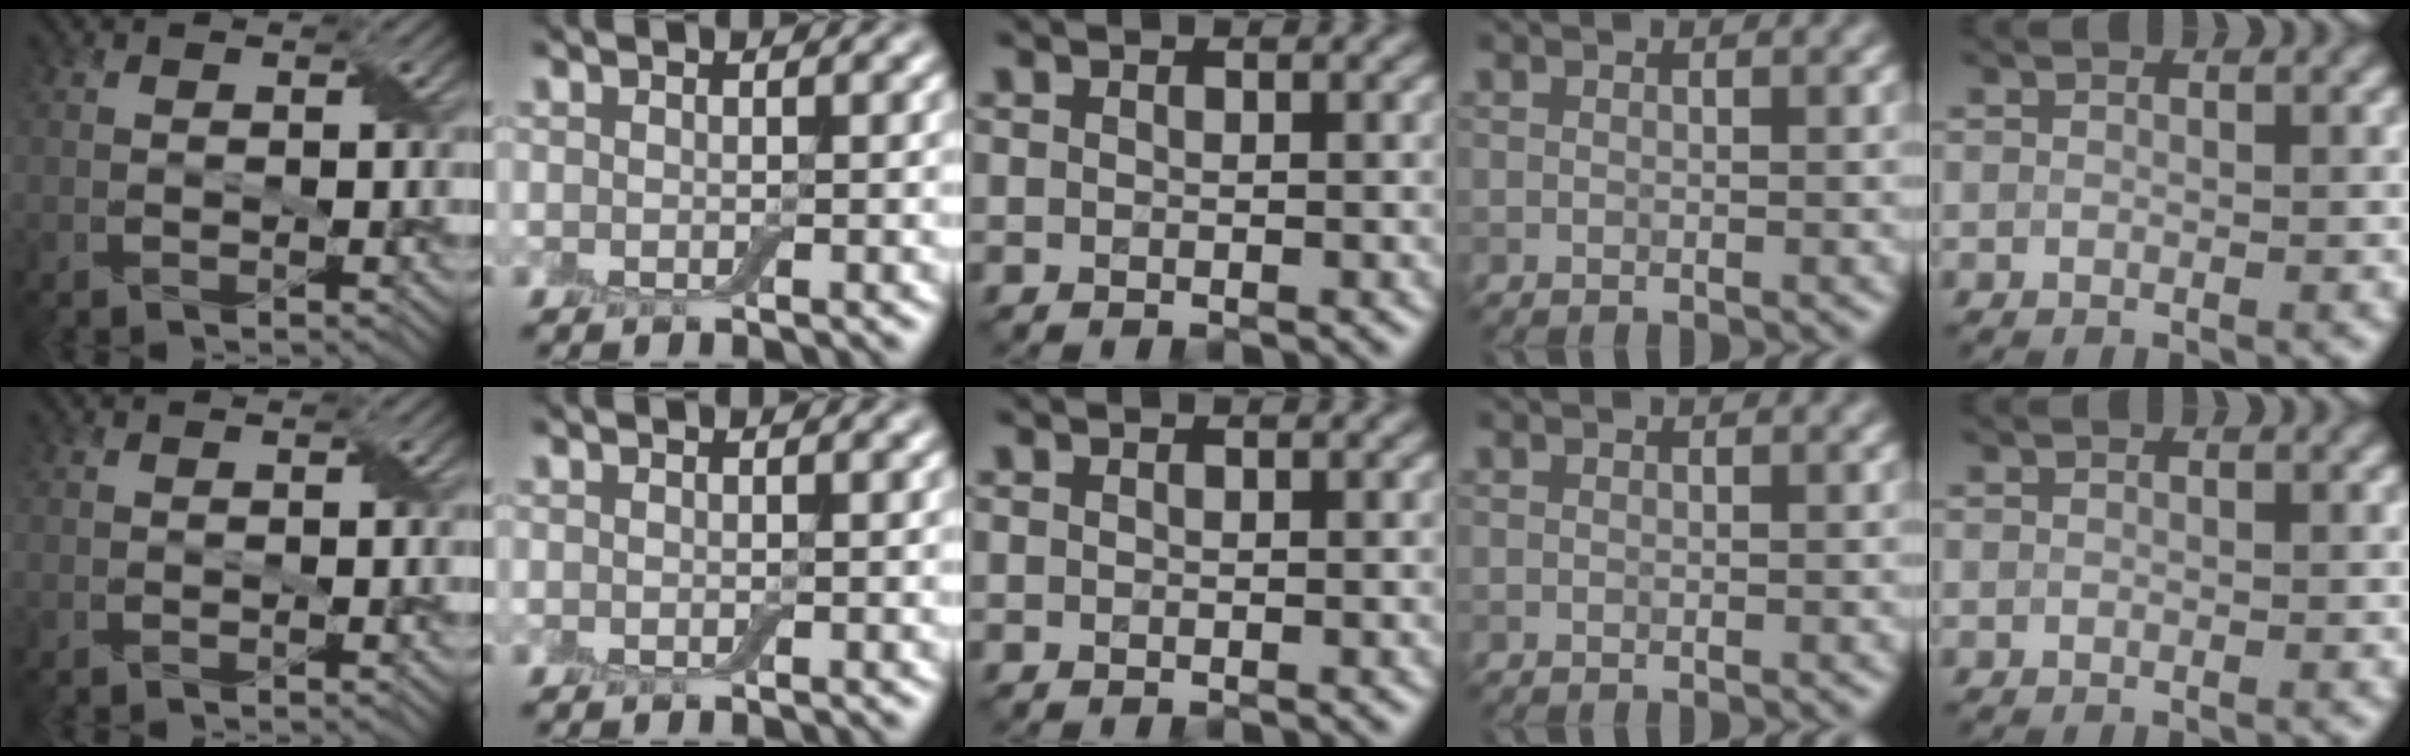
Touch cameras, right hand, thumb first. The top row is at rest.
{}